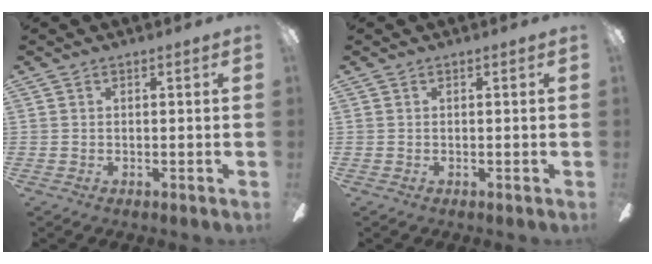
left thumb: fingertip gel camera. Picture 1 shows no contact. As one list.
[{"total": 0.0}]